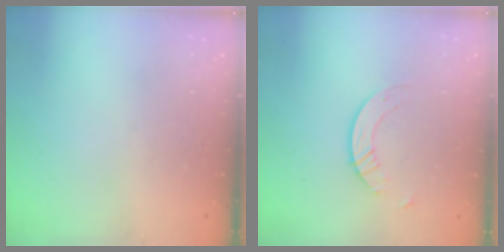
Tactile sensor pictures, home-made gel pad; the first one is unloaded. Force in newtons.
{"total": 3.8, "press": 3.8, "slide": 0.3}